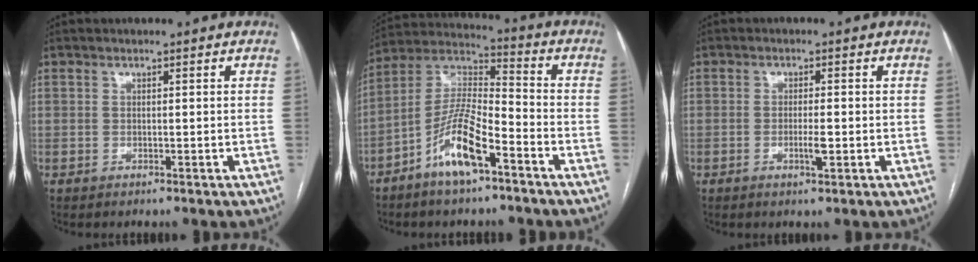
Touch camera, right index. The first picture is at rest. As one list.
[{"total": 11.9, "force": [-6.4, 2.8, 9.7], "torque": [-0.200, 0.004, -0.123]}, {"total": 2.5, "force": [-0.7, 0.4, 2.4], "torque": [-0.043, -0.001, -0.010]}]